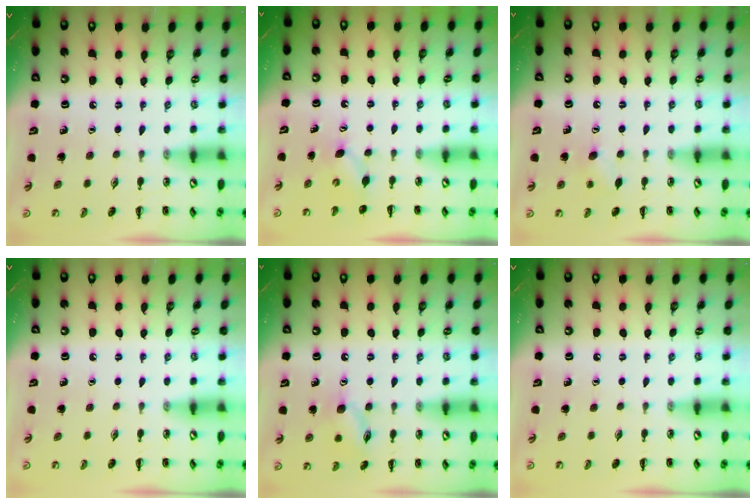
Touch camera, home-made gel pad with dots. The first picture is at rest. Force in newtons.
{"total": 3.4, "press": 3.3, "slide": 0.9}
{"total": 6.3, "press": 6.1, "slide": 1.5}
{"total": 0.0}
{"total": 9.6, "press": 9.6, "slide": 0.6}
{"total": 0.0}